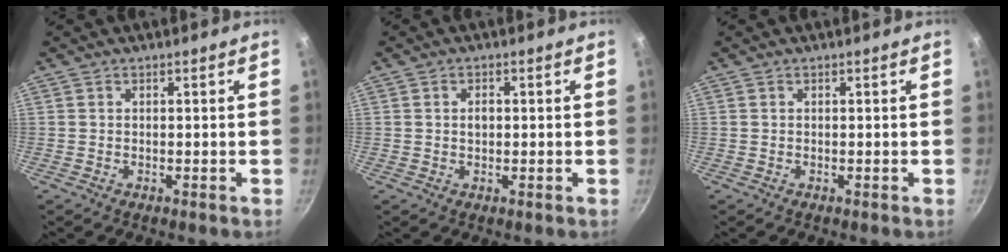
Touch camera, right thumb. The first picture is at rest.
{"total": 1.7, "force": [0.1, 1.2, 1.3], "torque": [-0.015, 0.003, 0.003]}
{"total": 0.0}